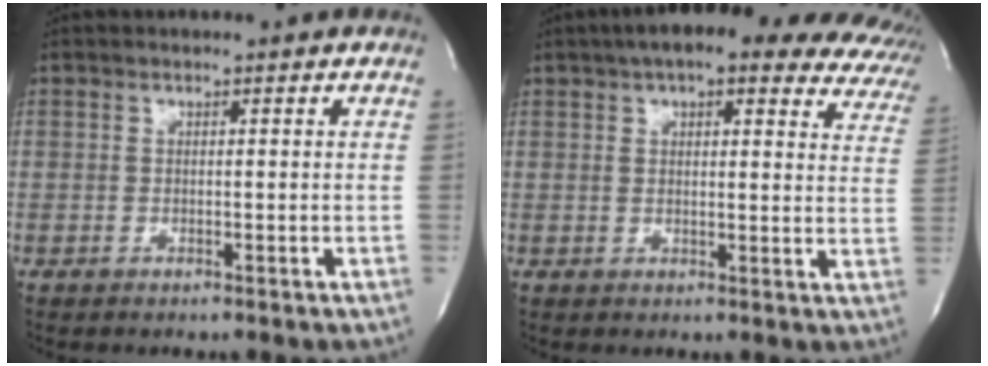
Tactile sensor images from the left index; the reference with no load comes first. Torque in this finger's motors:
{"motor_torque": [1.43, -0.71, 0.83, 0.13]}